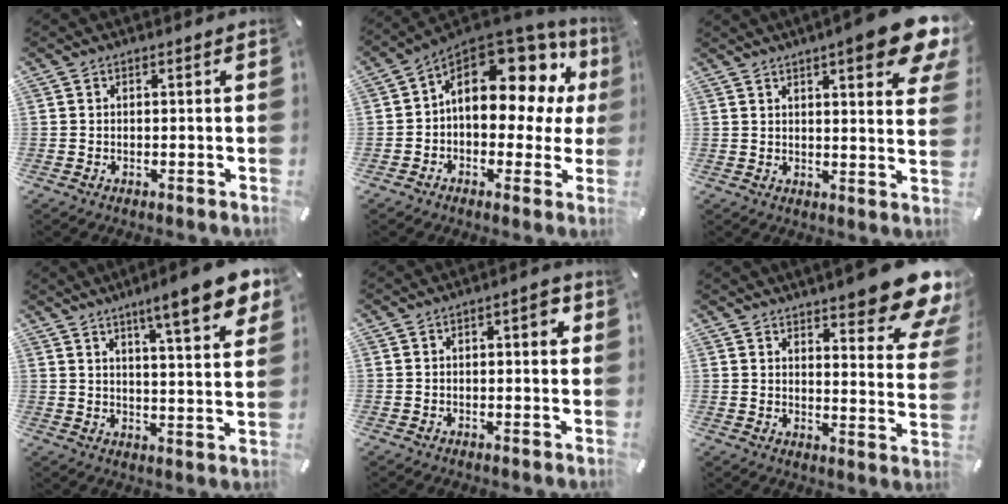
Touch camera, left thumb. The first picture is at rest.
{"total": 16.7, "force": [6.4, 10.1, 11.7], "torque": [-0.170, -0.048, 0.101]}
{"total": 11.9, "force": [7.1, 2.1, 9.3], "torque": [-0.132, -0.040, 0.115]}
{"total": 12.5, "force": [8.3, 1.9, 9.2], "torque": [-0.138, -0.044, 0.130]}
{"total": 3.5, "force": [0.3, 1.5, 3.1], "torque": [-0.036, 0.003, -0.004]}
{"total": 14.2, "force": [10.5, 3.8, 8.8], "torque": [-0.118, -0.087, 0.175]}